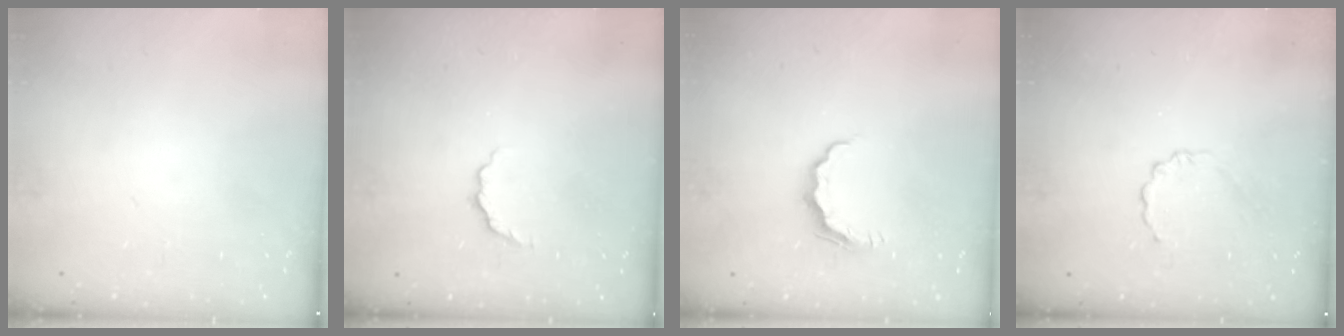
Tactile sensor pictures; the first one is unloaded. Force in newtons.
{"total": 3.2, "press": 3.1, "slide": 0.8}
{"total": 5.8, "press": 5.8, "slide": 0.6}
{"total": 3.6, "press": 3.4, "slide": 1.2}